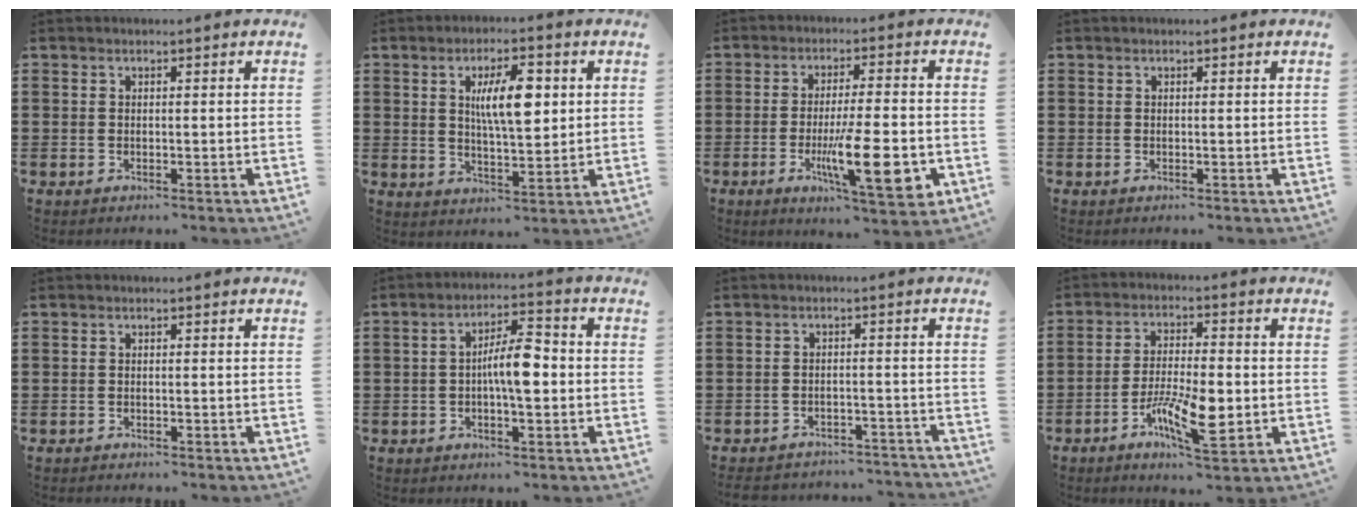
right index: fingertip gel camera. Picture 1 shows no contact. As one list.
[{"total": 8.7, "force": [2.2, 3.0, 7.9], "torque": [-0.141, 0.004, 0.033]}, {"total": 12.5, "force": [-3.5, 2.8, 11.7], "torque": [-0.211, -0.010, -0.055]}, {"total": 0.0}, {"total": 0.5, "force": [-0.5, 0.1, 0.0], "torque": [-0.002, -0.001, -0.011]}, {"total": 7.1, "force": [-0.7, 2.1, 6.7], "torque": [-0.126, 0.009, -0.016]}, {"total": 3.0, "force": [-2.9, 0.4, 0.3], "torque": [-0.009, 0.001, -0.062]}, {"total": 10.0, "force": [-3.1, 3.0, 9.1], "torque": [-0.186, -0.011, -0.056]}]